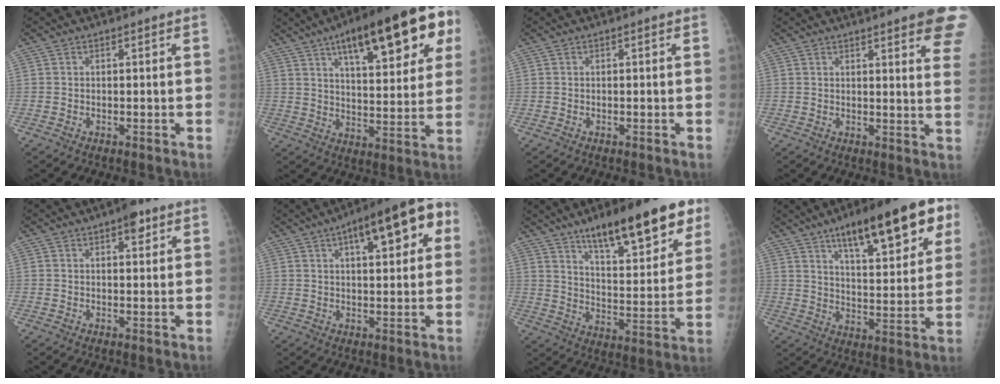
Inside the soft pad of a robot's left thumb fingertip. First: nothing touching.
{"total": 24.3, "force": [11.3, 7.8, 20.0], "torque": [-0.259, -0.012, 0.160]}
{"total": 0.0}
{"total": 13.5, "force": [8.6, 2.5, 10.1], "torque": [-0.099, -0.032, 0.085]}
{"total": 3.8, "force": [2.1, 1.6, 2.7], "torque": [-0.025, -0.006, 0.025]}
{"total": 15.5, "force": [5.6, 5.9, 13.2], "torque": [-0.145, 0.018, 0.066]}
{"total": 21.9, "force": [13.5, 6.3, 16.0], "torque": [-0.200, -0.050, 0.208]}
{"total": 22.2, "force": [11.8, 6.8, 17.5], "torque": [-0.220, -0.027, 0.175]}